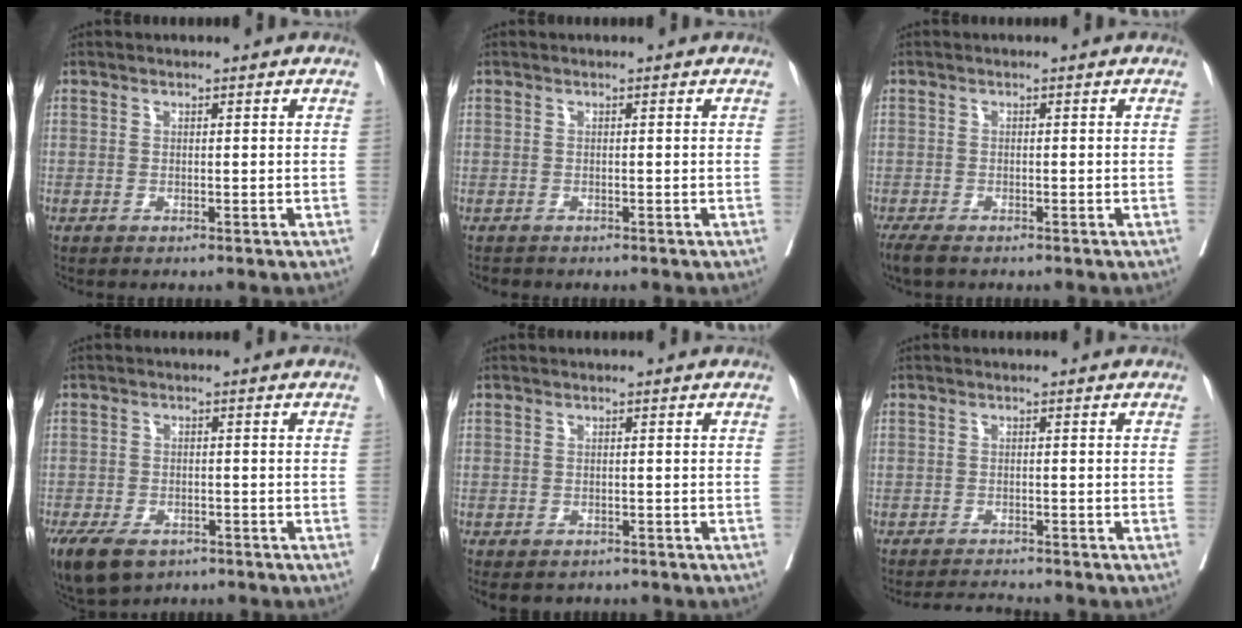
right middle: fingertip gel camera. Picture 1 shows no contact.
{"total": 1.0, "force": [-0.9, 0.4, 0.0], "torque": [-0.008, -0.002, -0.016]}
{"total": 3.2, "force": [-2.5, 0.9, 1.8], "torque": [-0.035, -0.010, -0.039]}
{"total": 9.4, "force": [-6.2, 5.1, 4.9], "torque": [-0.104, -0.011, -0.095]}
{"total": 4.4, "force": [-3.5, 2.4, 1.2], "torque": [-0.016, -0.001, -0.044]}
{"total": 2.9, "force": [-2.9, -0.5, 0.1], "torque": [-0.005, -0.018, -0.048]}